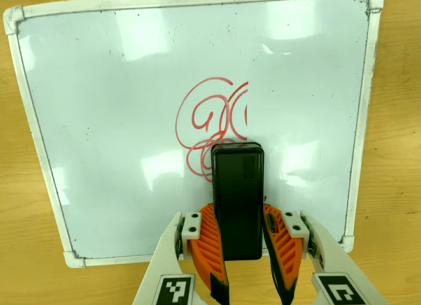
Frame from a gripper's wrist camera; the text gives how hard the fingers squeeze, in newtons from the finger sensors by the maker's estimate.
{"total": 9.0, "left": 6.9, "right": 11.1}